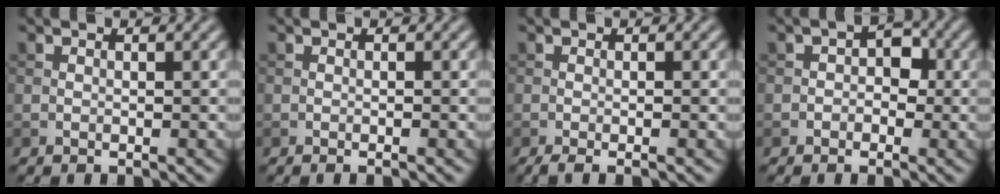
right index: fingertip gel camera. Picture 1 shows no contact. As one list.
[{"total": 0.7, "force": [-0.3, 0.1, 0.6], "torque": [-0.008, -0.003, -0.005]}, {"total": 2.0, "force": [-0.9, 0.5, 1.7], "torque": [-0.024, -0.004, -0.018]}, {"total": 2.3, "force": [-0.3, 1.8, 1.4], "torque": [-0.004, 0.005, -0.014]}]